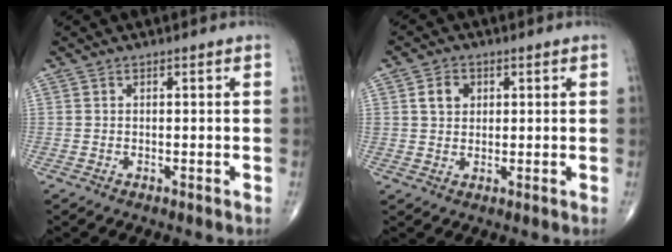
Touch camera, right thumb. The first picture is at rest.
{"total": 4.2, "force": [1.4, 3.4, 2.1], "torque": [-0.020, -0.002, 0.023]}